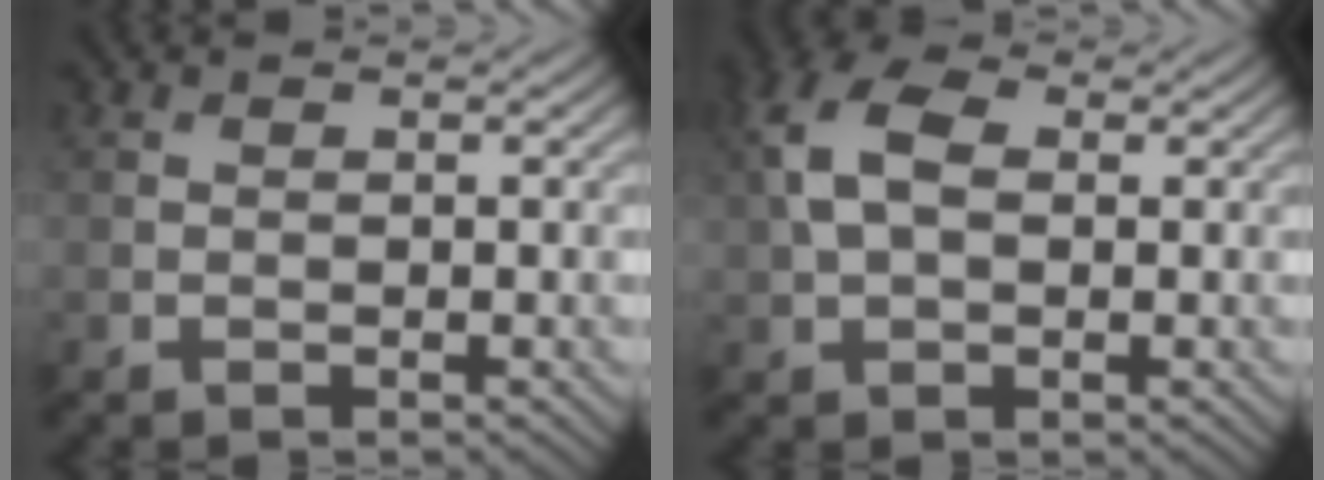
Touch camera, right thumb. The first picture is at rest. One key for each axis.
{"total": 7.0, "fx": 1.5, "fy": 4.2, "fz": 5.4, "tx": -0.135, "ty": 0.016, "tz": 0.017}